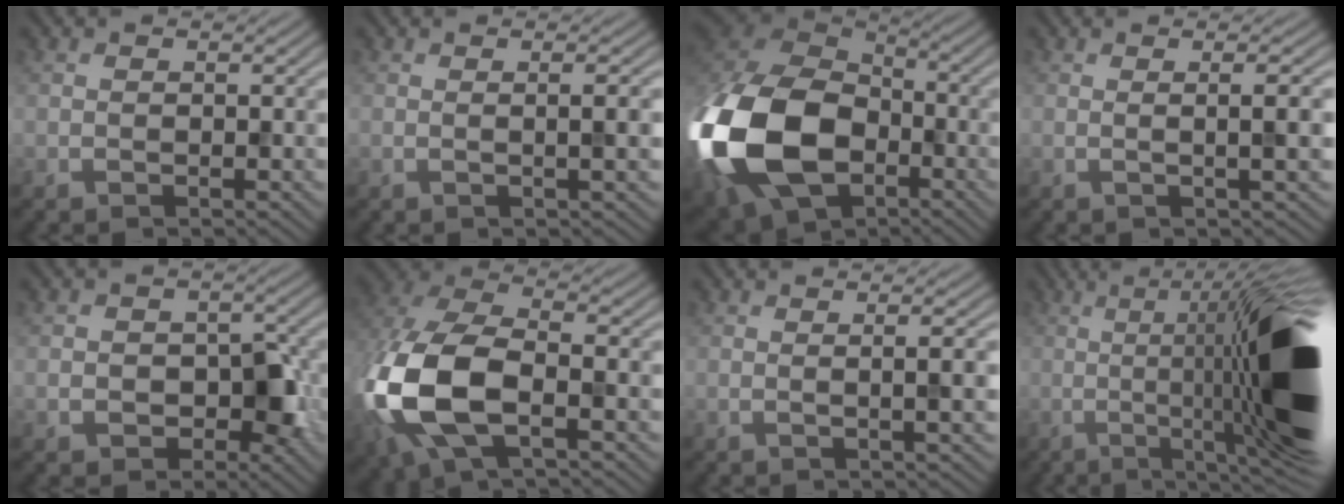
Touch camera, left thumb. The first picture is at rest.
{"total": 2.9, "force": [0.2, 0.6, 2.8], "torque": [-0.037, 0.009, -0.003]}
{"total": 21.4, "force": [-6.0, 14.7, 14.3], "torque": [-0.372, -0.039, -0.119]}
{"total": 4.0, "force": [0.3, 0.8, 3.9], "torque": [-0.051, 0.013, 0.000]}
{"total": 4.8, "force": [-1.3, 3.5, 3.0], "torque": [-0.047, -0.009, -0.019]}
{"total": 14.9, "force": [-3.7, 8.2, 11.8], "torque": [-0.318, -0.024, -0.073]}
{"total": 3.3, "force": [0.2, 0.7, 3.2], "torque": [-0.041, 0.010, -0.002]}
{"total": 19.6, "force": [-1.0, 4.4, 19.1], "torque": [-0.249, 0.020, -0.013]}